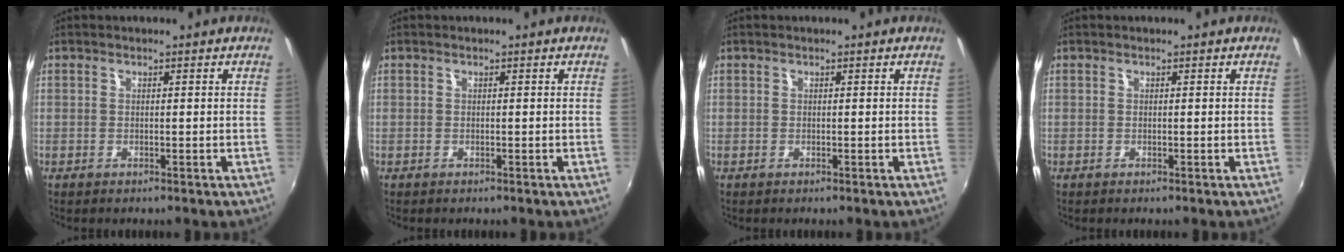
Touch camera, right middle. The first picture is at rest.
{"total": 0.0}
{"total": 0.0}
{"total": 0.0}